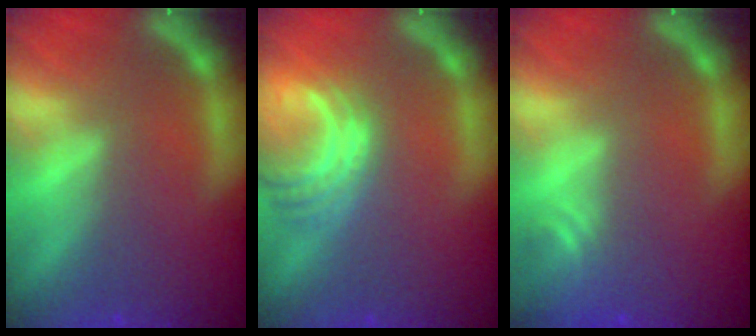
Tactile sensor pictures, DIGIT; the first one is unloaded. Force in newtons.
{"total": 5.5}
{"total": 2.4}